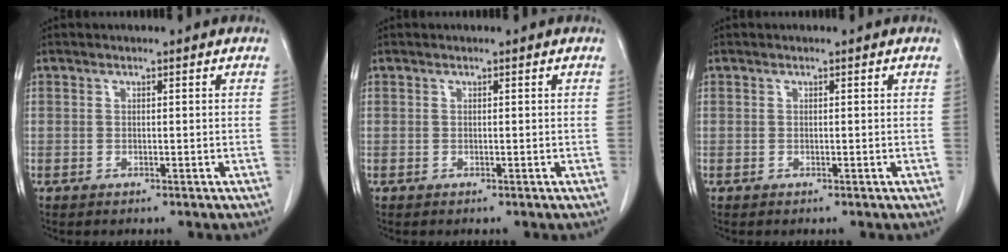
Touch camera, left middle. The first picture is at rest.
{"total": 0.0}
{"total": 0.0}